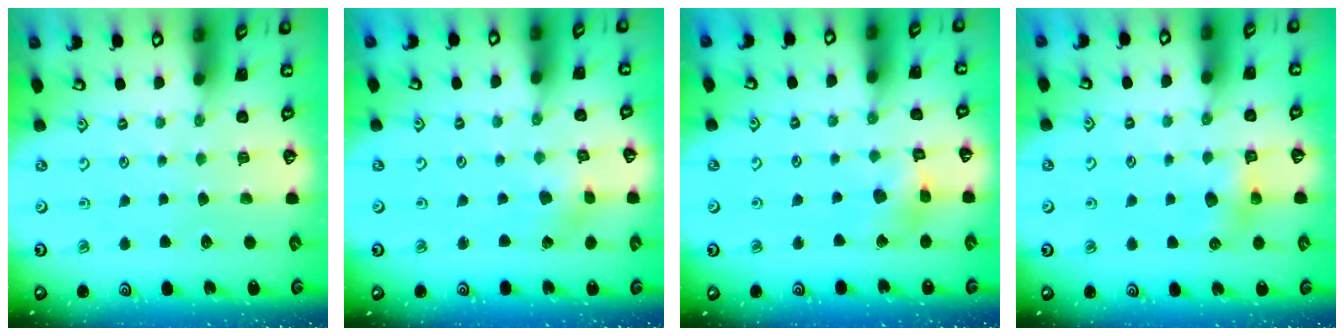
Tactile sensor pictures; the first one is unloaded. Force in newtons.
{"total": 2.2, "press": 2.2, "slide": 0.1}
{"total": 10.2, "press": 10.1, "slide": 1.0}
{"total": 6.0, "press": 5.9, "slide": 0.8}